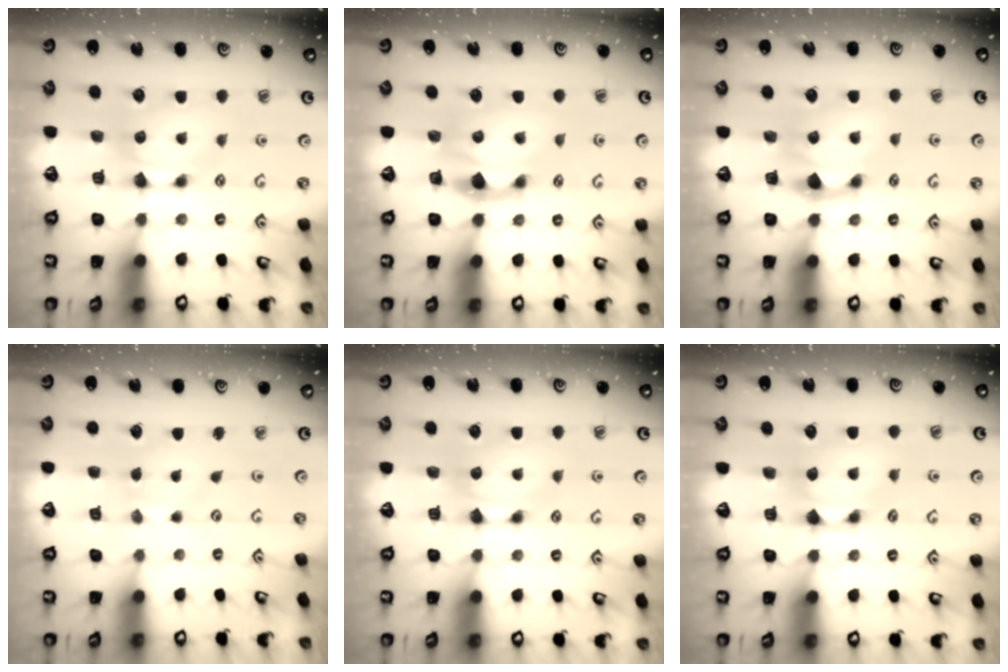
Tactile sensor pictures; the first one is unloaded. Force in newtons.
{"total": 2.2, "press": 1.7, "slide": 1.4}
{"total": 1.4, "press": 0.6, "slide": 1.2}
{"total": 1.0, "press": 0.9, "slide": 0.3}
{"total": 0.0}
{"total": 0.9, "press": 0.5, "slide": 0.8}